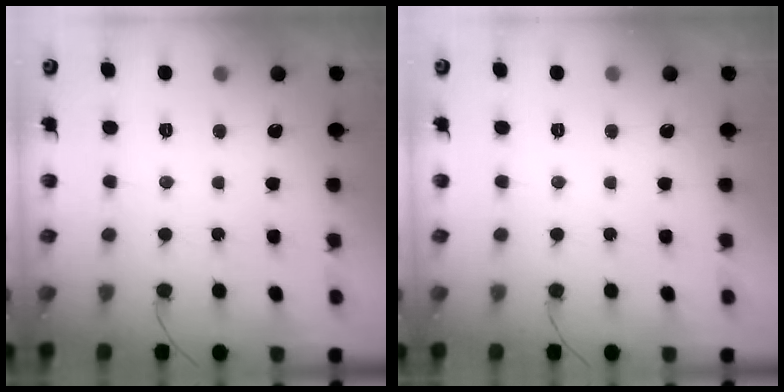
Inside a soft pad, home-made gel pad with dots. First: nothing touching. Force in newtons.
{"total": 0.0}